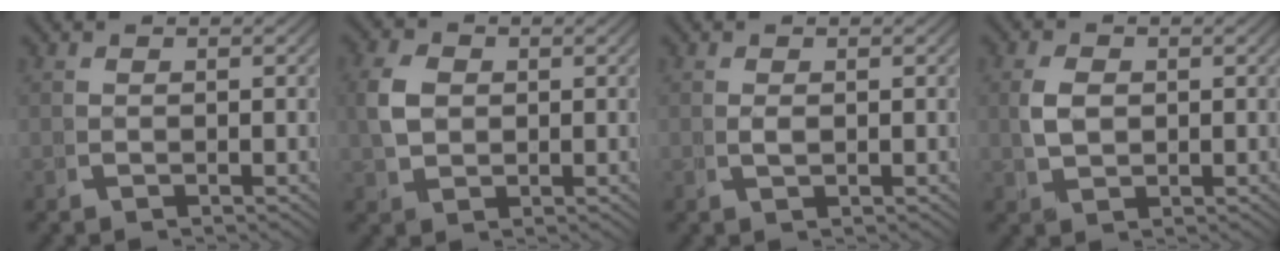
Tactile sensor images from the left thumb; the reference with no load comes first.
{"total": 3.6, "force": [0.6, 2.8, 2.3], "torque": [-0.059, -0.009, 0.022]}
{"total": 0.7, "force": [0.3, 0.3, 0.6], "torque": [-0.020, -0.007, 0.012]}
{"total": 2.8, "force": [0.5, 2.0, 1.9], "torque": [-0.048, -0.012, 0.021]}